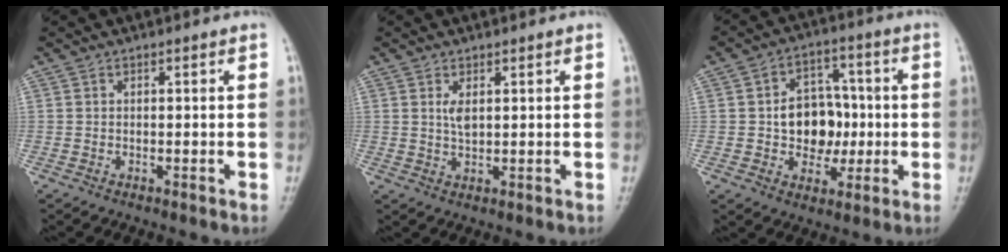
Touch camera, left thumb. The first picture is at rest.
{"total": 2.4, "force": [0.9, 1.1, 1.9], "torque": [-0.032, -0.008, 0.022]}
{"total": 10.9, "force": [-0.7, 8.4, 6.8], "torque": [-0.053, 0.022, -0.011]}